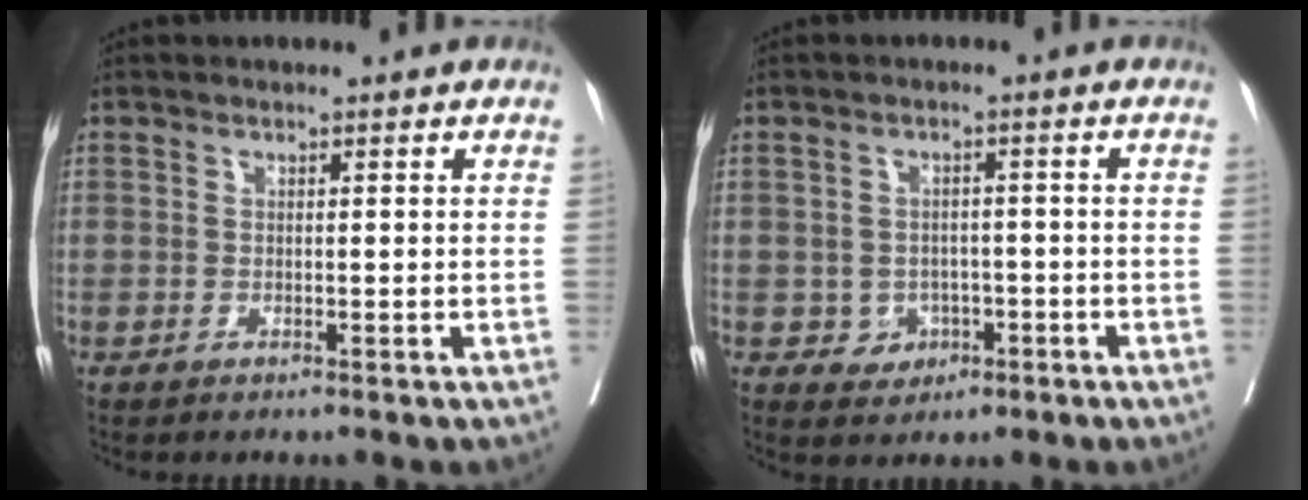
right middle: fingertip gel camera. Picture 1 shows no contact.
{"total": 3.6, "force": [-1.2, 3.2, 1.3], "torque": [-0.008, 0.008, -0.008]}